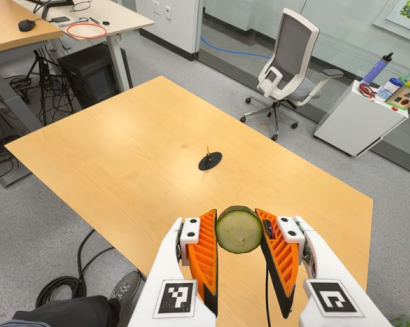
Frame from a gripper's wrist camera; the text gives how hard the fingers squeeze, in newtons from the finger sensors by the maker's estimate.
{"total": 7.8, "left": 7.1, "right": 8.5}